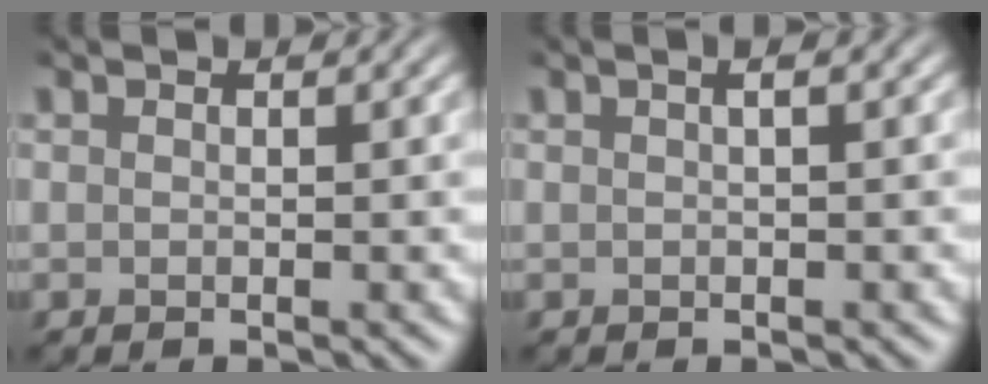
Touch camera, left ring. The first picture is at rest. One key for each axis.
{"total": 1.4, "fx": 0.5, "fy": 0.4, "fz": 1.2, "tx": -0.017, "ty": 0.006, "tz": 0.002}